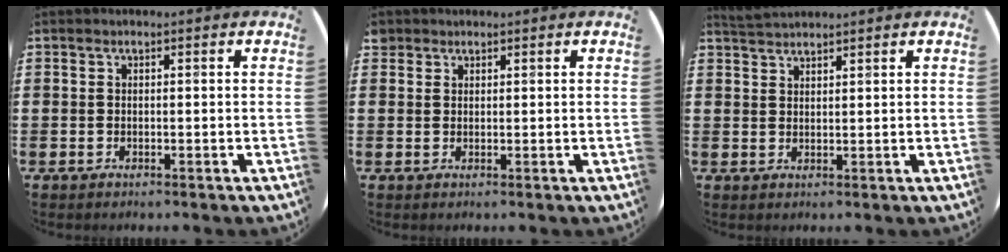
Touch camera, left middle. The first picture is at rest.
{"total": 1.2, "force": [1.1, 0.6, 0.0], "torque": [0.006, -0.001, 0.020]}
{"total": 2.3, "force": [2.3, 0.0, 0.0], "torque": [-0.004, -0.002, 0.044]}